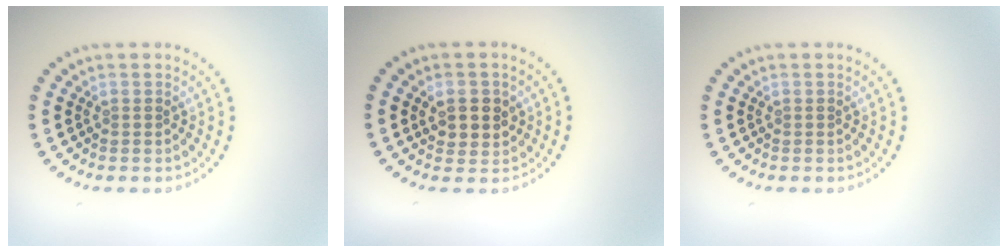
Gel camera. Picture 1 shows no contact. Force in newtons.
{"total": 2.6, "press": 2.6, "slide": 0.7}
{"total": 0.0}